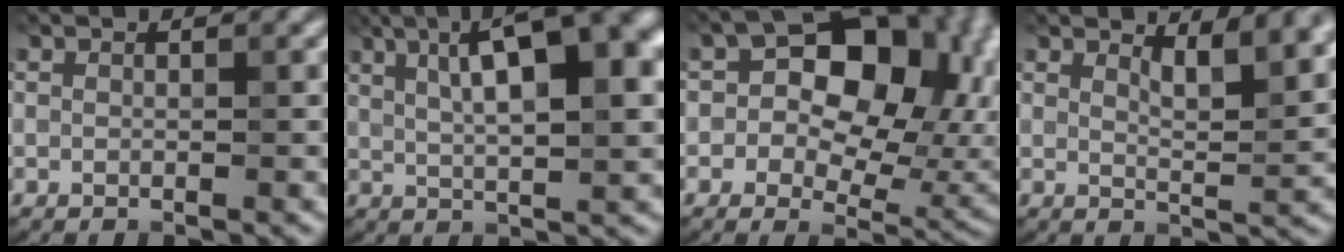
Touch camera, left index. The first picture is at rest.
{"total": 11.2, "force": [3.2, 3.2, 10.2], "torque": [-0.145, 0.027, 0.065]}
{"total": 13.4, "force": [1.4, 9.1, 9.8], "torque": [-0.094, 0.019, 0.040]}
{"total": 2.9, "force": [2.1, 0.2, 1.9], "torque": [-0.037, 0.001, 0.060]}